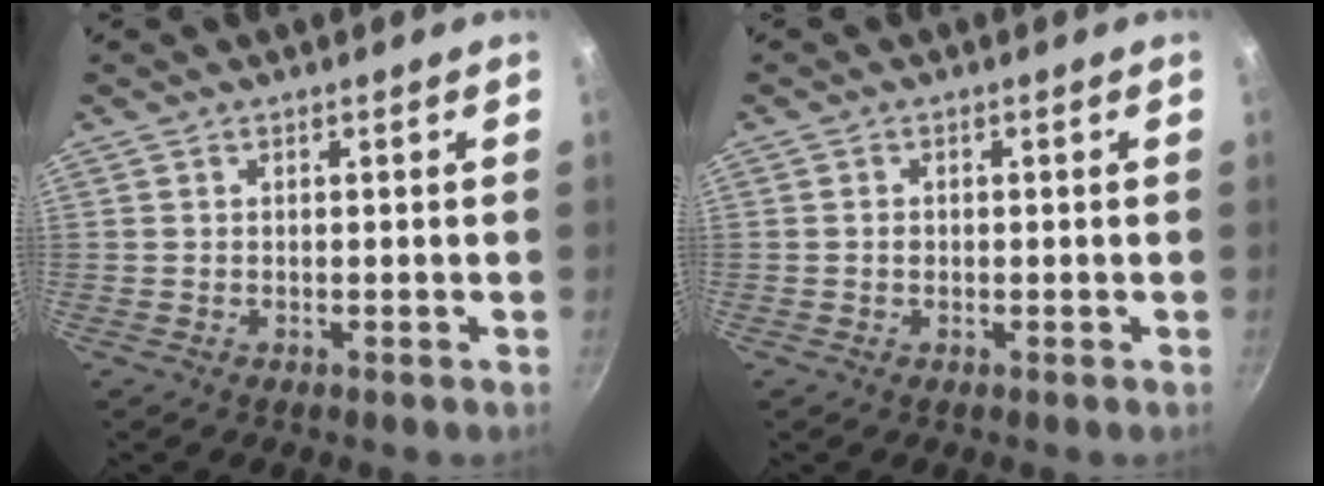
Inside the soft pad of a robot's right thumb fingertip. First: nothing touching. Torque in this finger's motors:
{"motor_torque": [-0.31, -0.06, -0.54, 0.05, 0.04]}